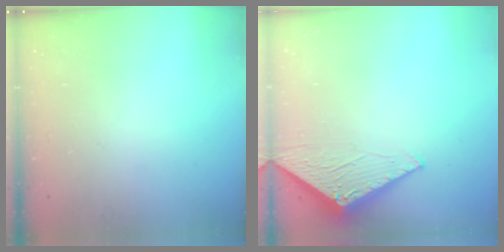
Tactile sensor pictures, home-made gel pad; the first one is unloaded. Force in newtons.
{"total": 2.8, "press": 2.8, "slide": 0.2}